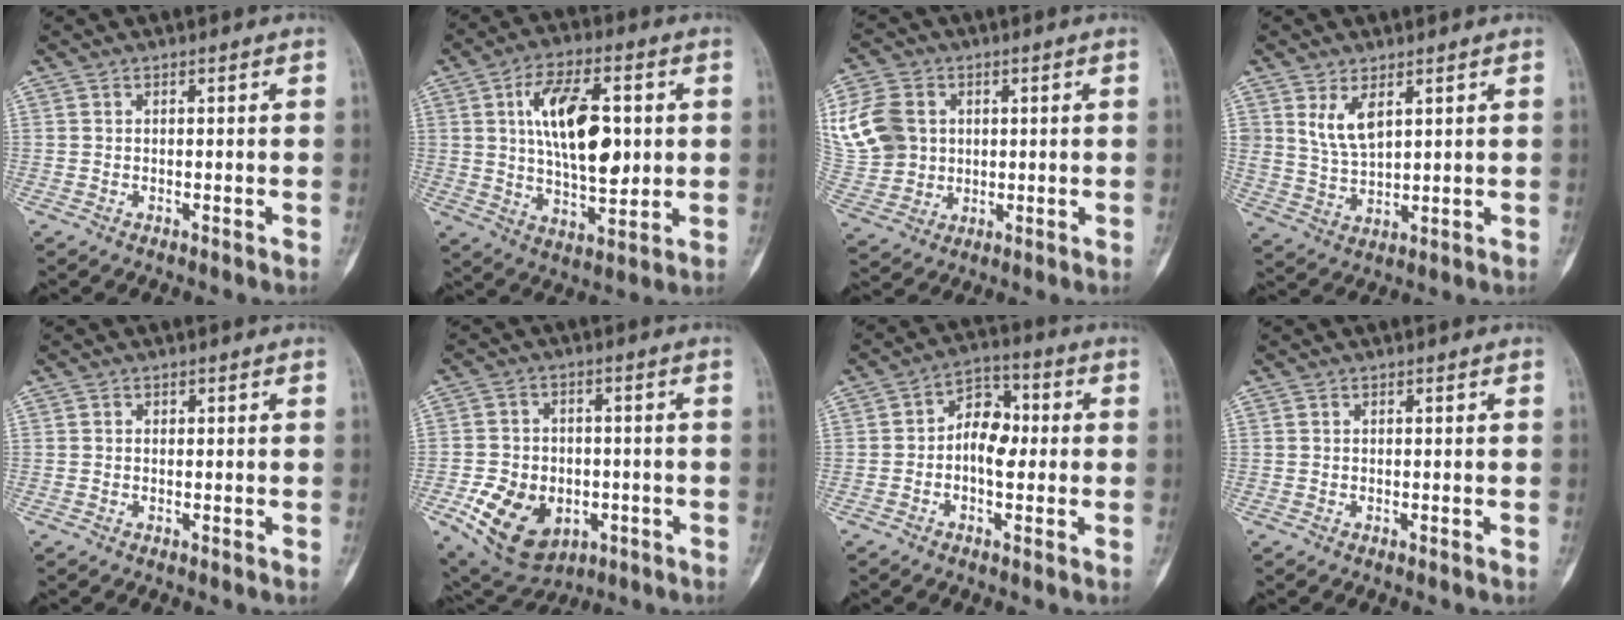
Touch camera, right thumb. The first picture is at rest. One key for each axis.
{"total": 16.3, "fx": 2.6, "fy": 8.0, "fz": 13.9, "tx": -0.211, "ty": -0.007, "tz": 0.047}
{"total": 13.3, "fx": 2.8, "fy": 10.9, "fz": 7.0, "tx": -0.137, "ty": 0.006, "tz": 0.061}
{"total": 6.1, "fx": 3.0, "fy": 3.0, "fz": 4.4, "tx": -0.075, "ty": -0.020, "tz": 0.070}
{"total": 0.0}
{"total": 14.2, "fx": -4.7, "fy": 10.1, "fz": 8.7, "tx": -0.127, "ty": 0.010, "tz": -0.062}
{"total": 8.0, "fx": -0.4, "fy": 5.2, "fz": 6.2, "tx": -0.072, "ty": 0.023, "tz": -0.017}
{"total": 0.0}